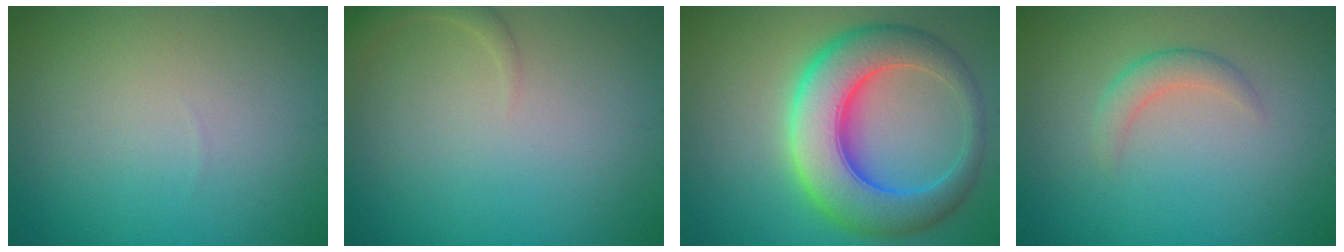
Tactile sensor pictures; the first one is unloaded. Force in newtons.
{"total": 1.5, "press": 1.5, "slide": 0.1}
{"total": 9.6, "press": 9.6, "slide": 0.2}
{"total": 1.8, "press": 1.8, "slide": 0.2}